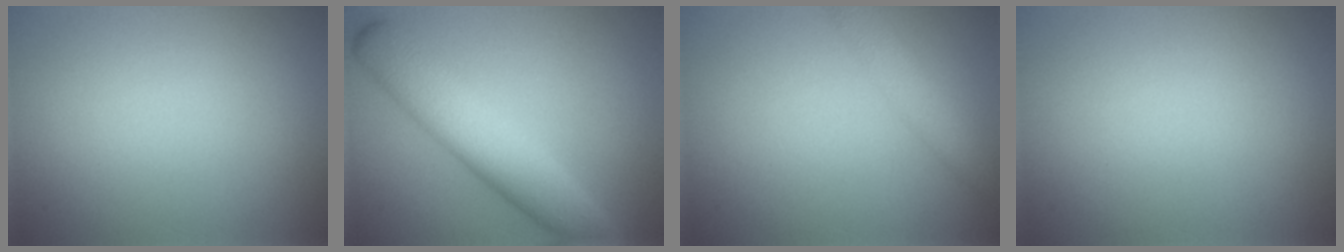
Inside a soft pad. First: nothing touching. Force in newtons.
{"total": 6.4, "press": 6.4, "slide": 0.2}
{"total": 2.5, "press": 2.5, "slide": 0.1}
{"total": 0.0}